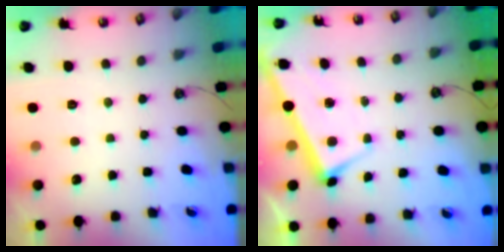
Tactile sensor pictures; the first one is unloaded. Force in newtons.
{"total": 2.7, "press": 2.7, "slide": 0.4}